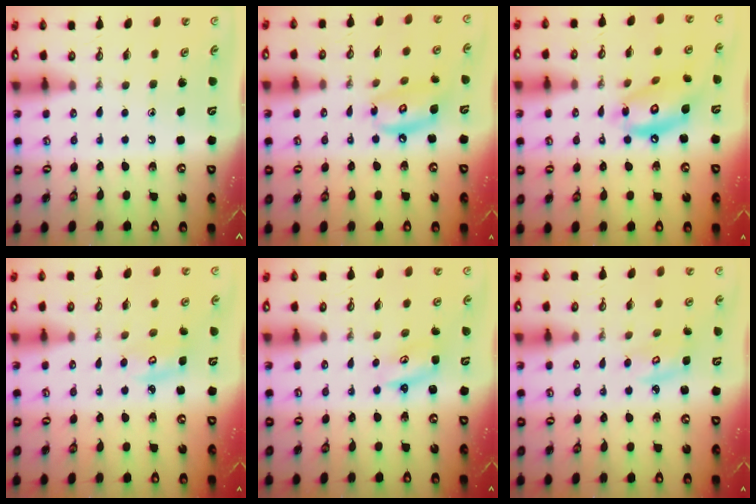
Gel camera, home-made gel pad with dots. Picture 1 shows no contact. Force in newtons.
{"total": 10.7, "press": 10.7, "slide": 1.0}
{"total": 13.8, "press": 13.7, "slide": 1.2}
{"total": 5.5, "press": 5.5, "slide": 0.5}
{"total": 2.6, "press": 2.5, "slide": 0.3}
{"total": 3.5, "press": 3.5, "slide": 0.2}